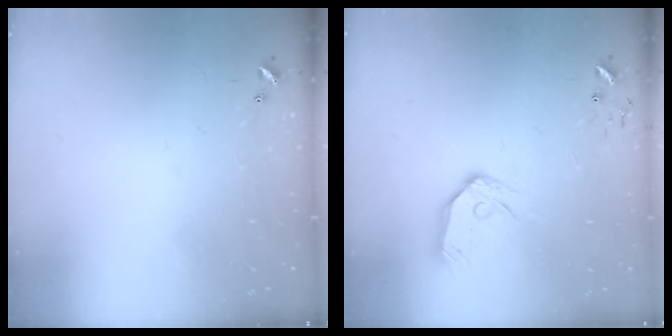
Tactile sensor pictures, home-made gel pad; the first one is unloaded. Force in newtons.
{"total": 11.3, "press": 11.2, "slide": 1.4}